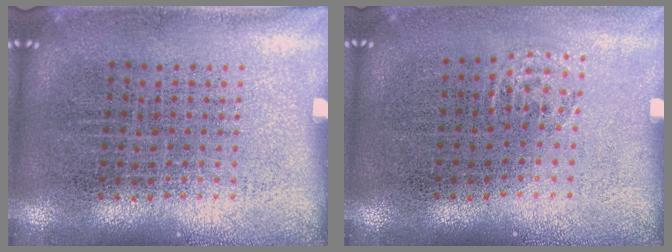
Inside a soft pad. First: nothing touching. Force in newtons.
{"total": 0.6, "press": 0.5, "slide": 0.3}